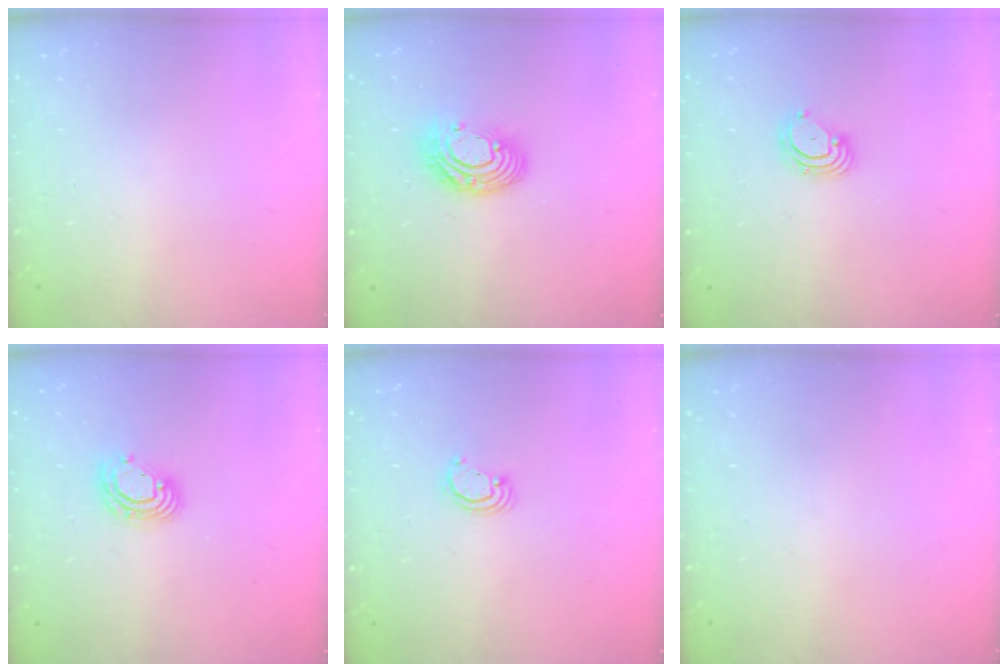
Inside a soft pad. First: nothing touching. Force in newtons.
{"total": 10.5, "press": 10.4, "slide": 0.8}
{"total": 3.4, "press": 3.4, "slide": 0.2}
{"total": 8.7, "press": 8.6, "slide": 1.4}
{"total": 2.8, "press": 2.8, "slide": 0.2}
{"total": 0.0}